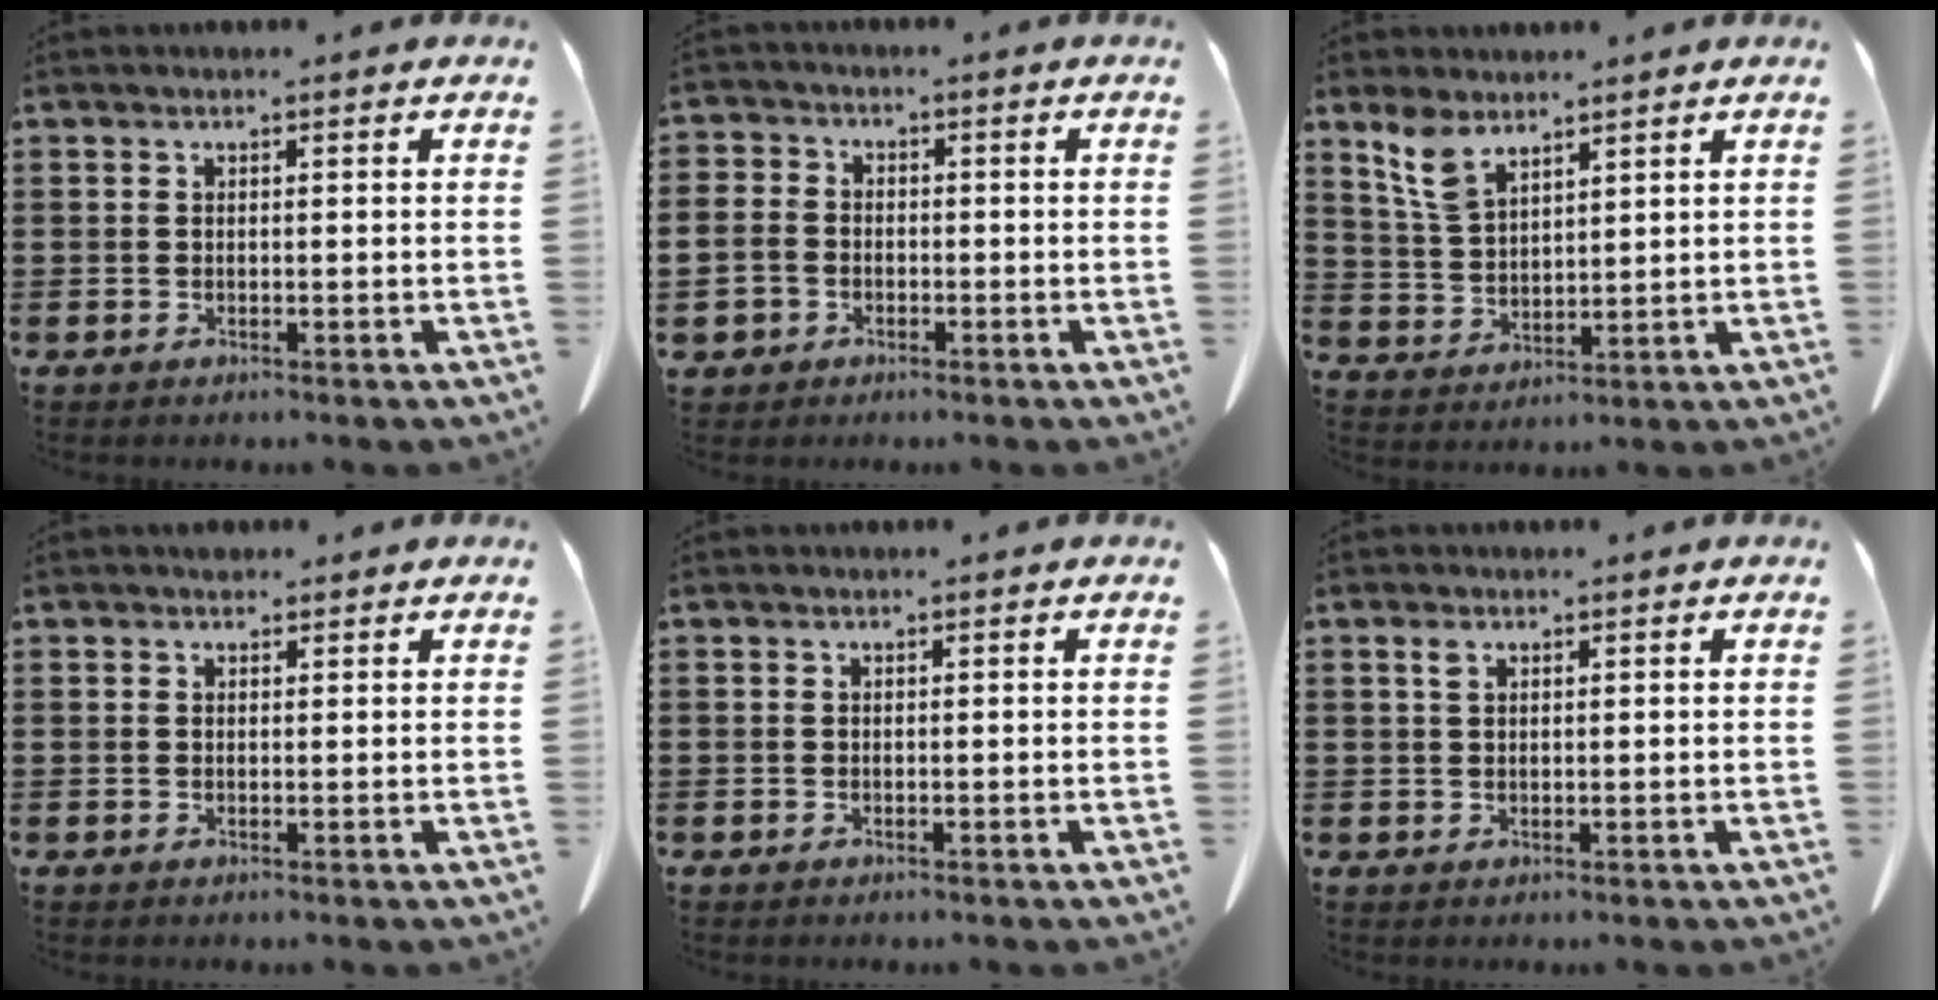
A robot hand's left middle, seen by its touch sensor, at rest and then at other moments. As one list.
[{"total": 3.7, "force": [-1.6, 3.3, 0.8], "torque": [-0.042, 0.003, -0.038]}, {"total": 5.9, "force": [4.3, 2.6, 3.1], "torque": [-0.075, -0.002, 0.083]}, {"total": 1.0, "force": [0.8, 0.5, 0.2], "torque": [-0.005, 0.002, 0.016]}, {"total": 0.0}, {"total": 1.5, "force": [0.8, 0.9, 0.9], "torque": [-0.014, -0.002, 0.015]}]